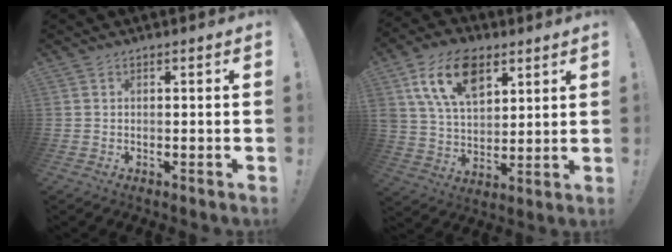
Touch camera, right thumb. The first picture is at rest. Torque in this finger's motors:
{"motor_torque": [1.85, 3.13, 0.72, -0.21, 0.13]}